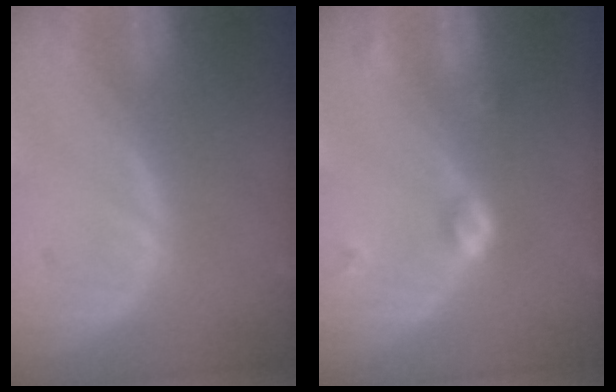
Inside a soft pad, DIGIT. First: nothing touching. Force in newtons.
{"total": 3.8, "press": 3.5, "slide": 1.5}